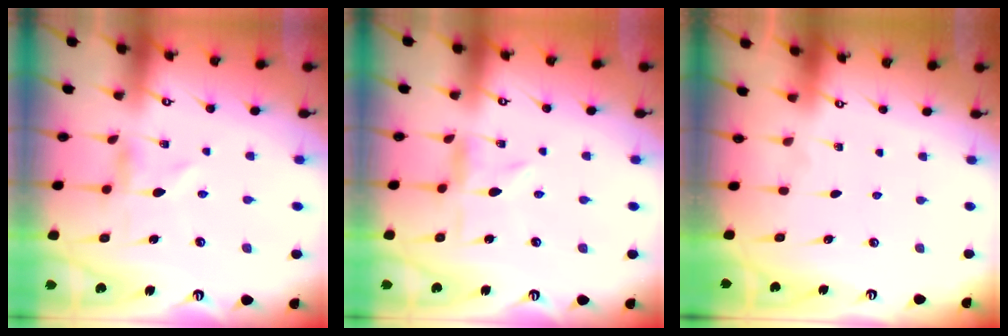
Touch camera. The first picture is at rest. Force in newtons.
{"total": 0.8, "press": 0.7, "slide": 0.4}
{"total": 0.0}